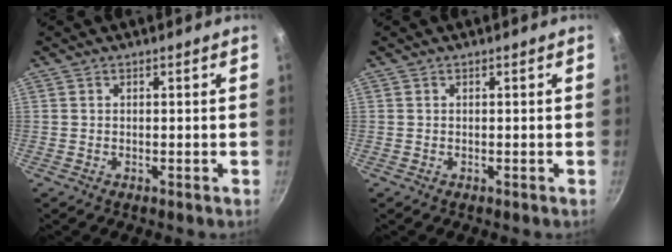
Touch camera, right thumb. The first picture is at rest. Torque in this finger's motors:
{"motor_torque": [0.00, 0.00, 0.00, 0.00, 0.00]}